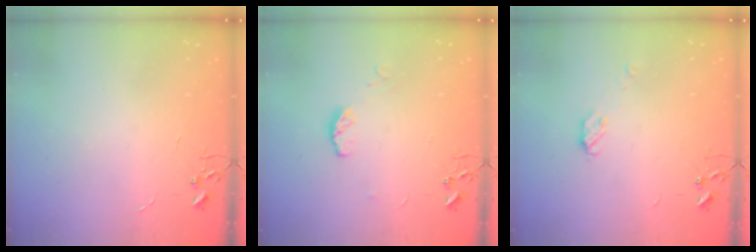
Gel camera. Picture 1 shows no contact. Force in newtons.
{"total": 6.9, "press": 6.8, "slide": 0.8}
{"total": 4.8, "press": 4.8, "slide": 0.7}